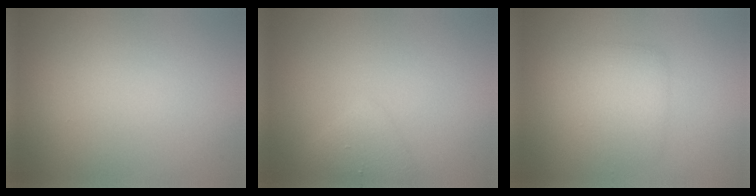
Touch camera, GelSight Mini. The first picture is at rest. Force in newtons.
{"total": 1.8, "press": 1.8, "slide": 0.1}
{"total": 2.7, "press": 2.7, "slide": 0.1}